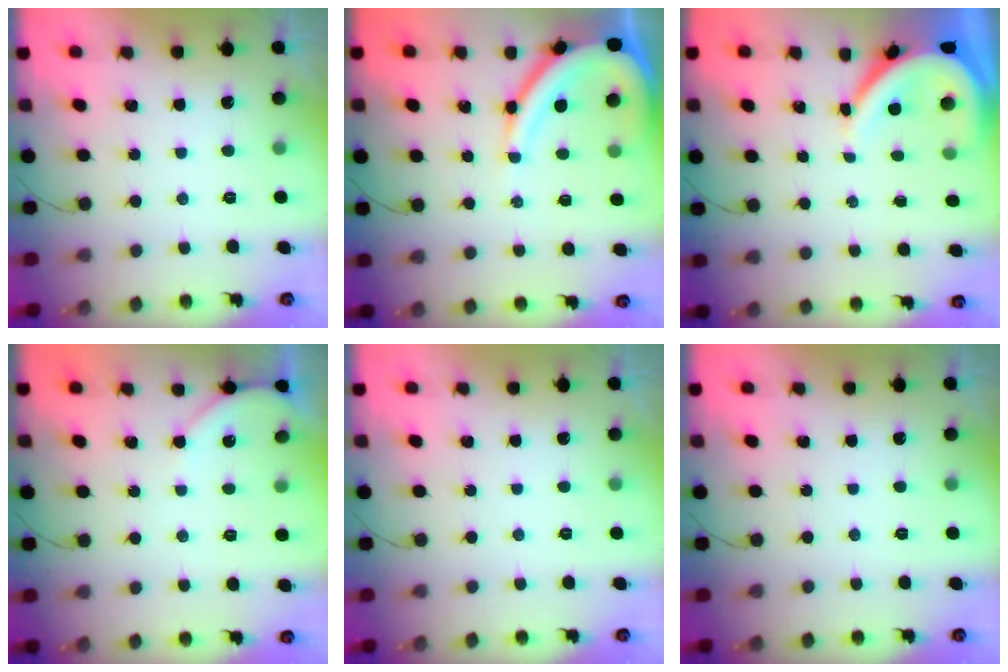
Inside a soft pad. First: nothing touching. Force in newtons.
{"total": 11.4, "press": 11.3, "slide": 1.3}
{"total": 8.9, "press": 8.8, "slide": 1.0}
{"total": 4.7, "press": 4.7, "slide": 0.5}
{"total": 0.0}
{"total": 0.0}